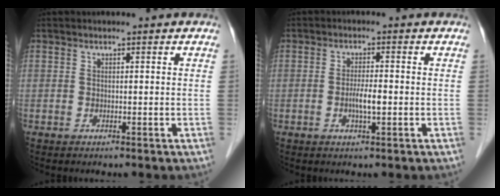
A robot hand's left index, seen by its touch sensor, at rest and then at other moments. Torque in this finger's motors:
{"motor_torque": [0.82, 0.67, 0.08, 0.07]}